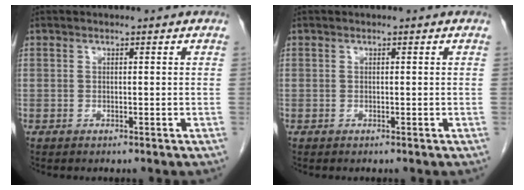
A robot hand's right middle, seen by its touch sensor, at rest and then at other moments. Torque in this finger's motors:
{"motor_torque": [0.22, -0.21, -0.01, 0.00]}